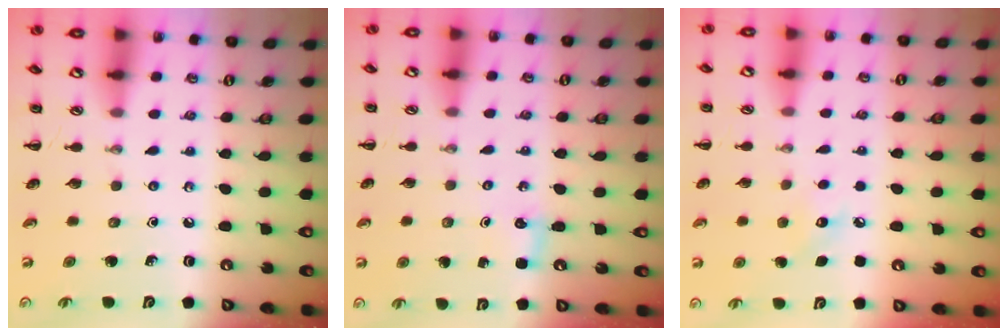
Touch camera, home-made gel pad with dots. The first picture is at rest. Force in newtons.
{"total": 2.5, "press": 2.4, "slide": 0.8}
{"total": 6.7, "press": 6.5, "slide": 1.7}